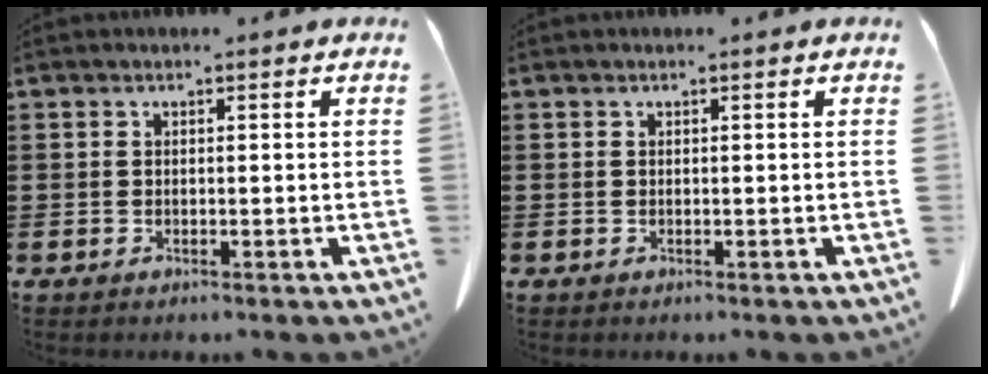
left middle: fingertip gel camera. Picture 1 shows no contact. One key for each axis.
{"total": 0.0}